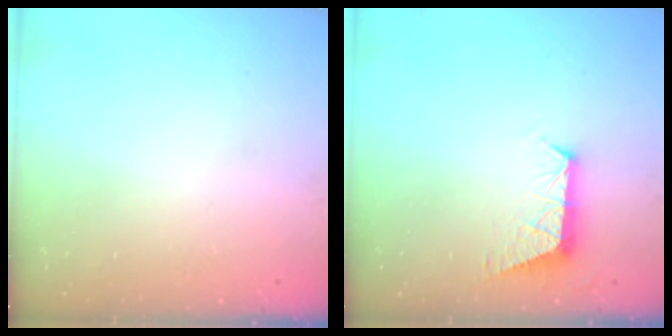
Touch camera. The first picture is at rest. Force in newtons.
{"total": 6.8, "press": 6.8, "slide": 0.5}